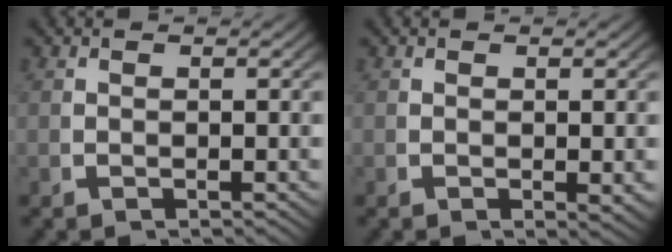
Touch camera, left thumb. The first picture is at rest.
{"total": 1.2, "force": [0.1, 0.5, 1.1], "torque": [-0.013, -0.004, 0.005]}